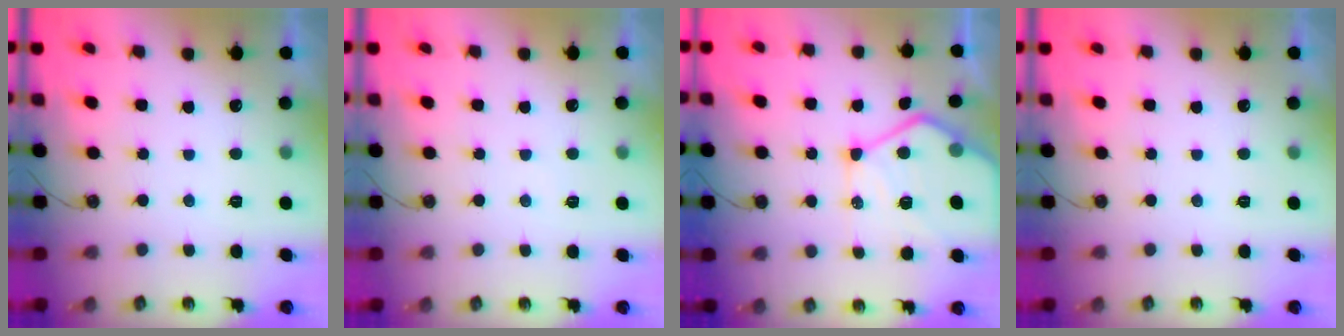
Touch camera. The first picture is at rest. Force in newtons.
{"total": 5.0, "press": 5.0, "slide": 0.5}
{"total": 16.9, "press": 16.8, "slide": 1.7}
{"total": 0.0}